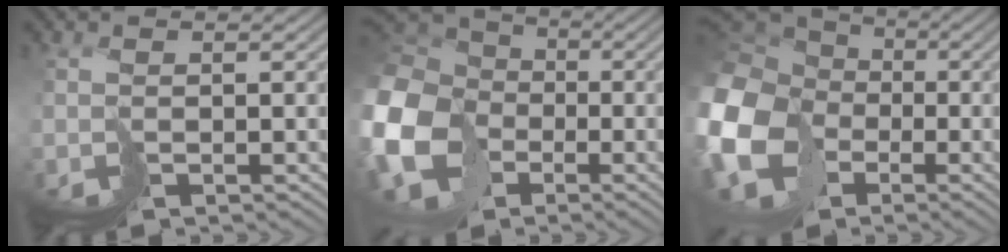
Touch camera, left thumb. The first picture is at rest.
{"total": 18.1, "force": [-5.0, 14.6, 9.3], "torque": [-0.276, -0.032, -0.101]}
{"total": 19.8, "force": [-4.5, 16.2, 10.4], "torque": [-0.286, -0.040, -0.107]}